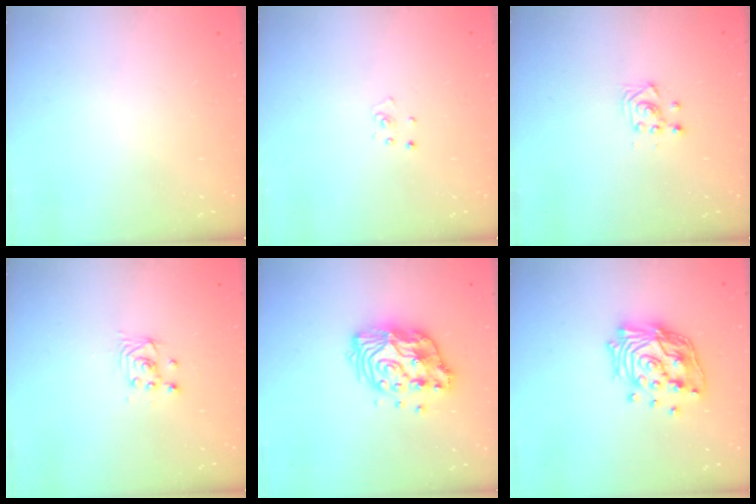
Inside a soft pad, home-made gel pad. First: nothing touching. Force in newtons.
{"total": 2.3, "press": 2.3, "slide": 0.2}
{"total": 3.0, "press": 3.0, "slide": 0.5}
{"total": 2.2, "press": 2.2, "slide": 0.3}
{"total": 13.5, "press": 13.4, "slide": 1.2}
{"total": 18.0, "press": 17.9, "slide": 2.4}